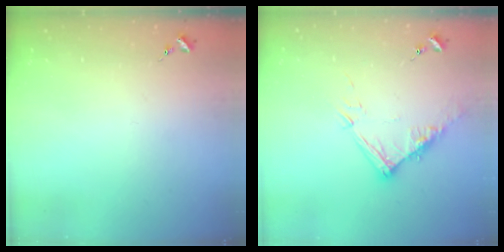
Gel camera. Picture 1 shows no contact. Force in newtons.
{"total": 12.1, "press": 12.1, "slide": 1.2}